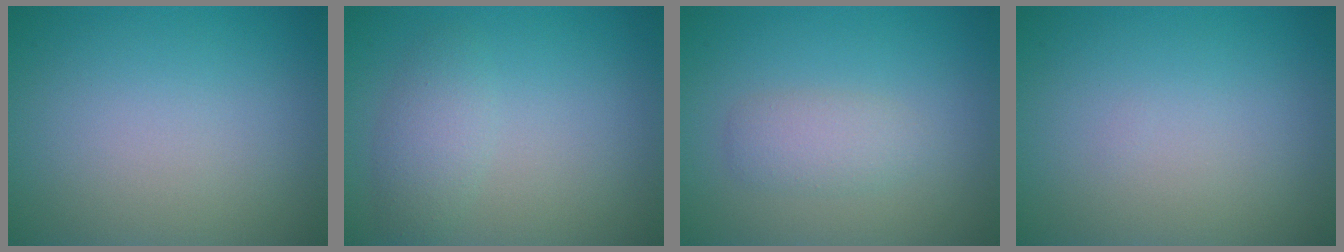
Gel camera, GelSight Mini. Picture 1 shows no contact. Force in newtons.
{"total": 2.2, "press": 2.2, "slide": 0.0}
{"total": 2.0, "press": 2.0, "slide": 0.2}
{"total": 0.0}